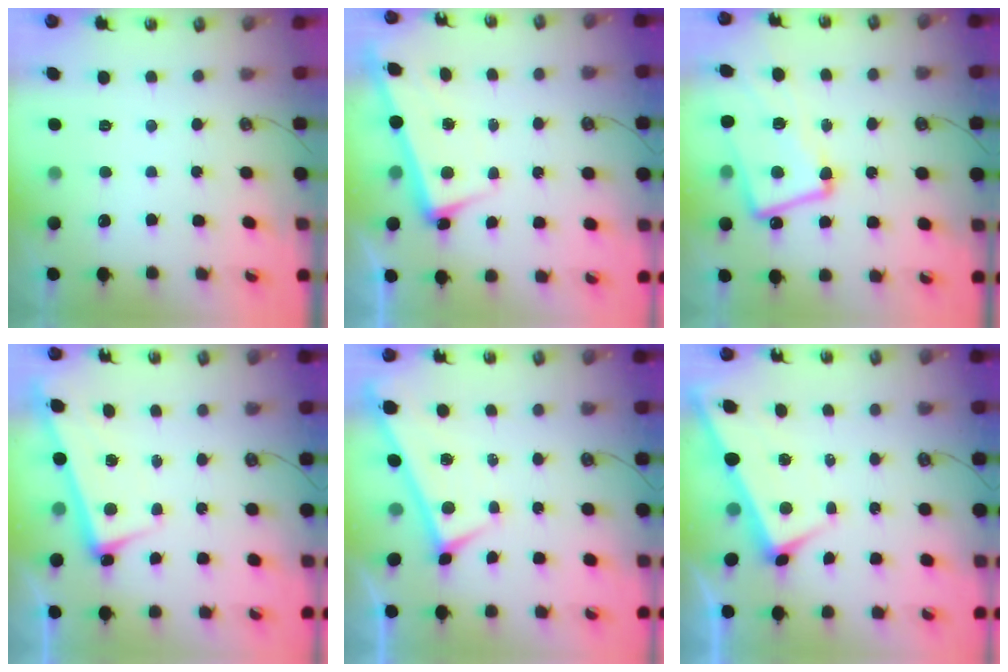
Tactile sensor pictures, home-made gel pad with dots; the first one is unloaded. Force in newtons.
{"total": 2.6, "press": 2.4, "slide": 1.0}
{"total": 8.5, "press": 8.4, "slide": 1.6}
{"total": 2.5, "press": 2.4, "slide": 0.6}
{"total": 0.0}
{"total": 2.8, "press": 2.7, "slide": 0.6}